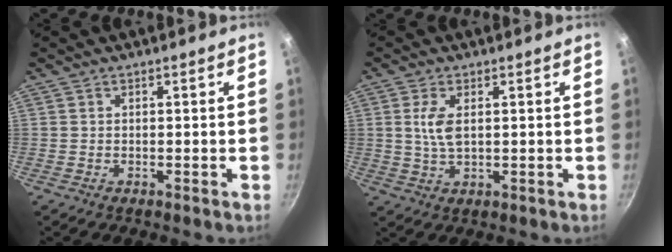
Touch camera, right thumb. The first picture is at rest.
{"total": 5.0, "force": [1.0, 2.4, 4.3], "torque": [-0.087, -0.004, 0.021]}